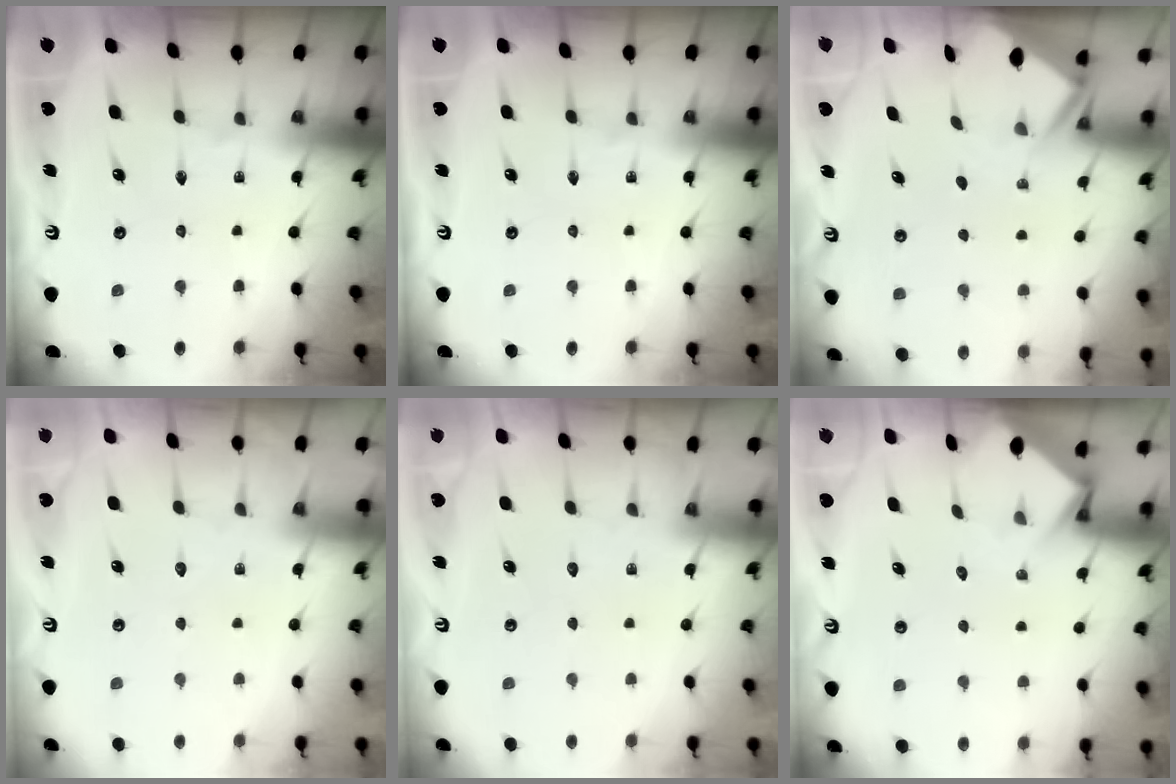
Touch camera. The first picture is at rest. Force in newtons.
{"total": 0.0}
{"total": 2.4, "press": 2.4, "slide": 0.1}
{"total": 3.9, "press": 3.8, "slide": 0.5}
{"total": 2.9, "press": 2.8, "slide": 0.4}
{"total": 3.5, "press": 3.5, "slide": 0.3}